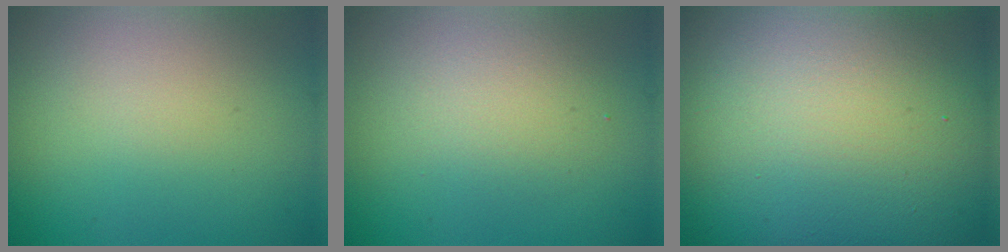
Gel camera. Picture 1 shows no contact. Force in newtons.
{"total": 2.4, "press": 2.4, "slide": 0.2}
{"total": 23.9, "press": 23.9, "slide": 1.2}